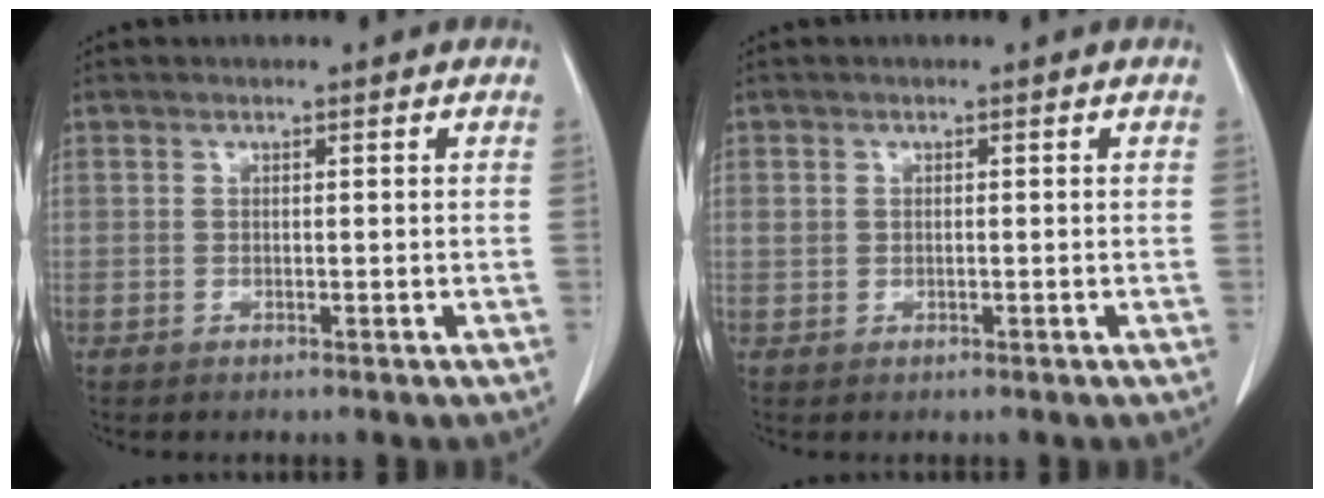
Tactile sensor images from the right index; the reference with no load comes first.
{"total": 1.3, "force": [0.1, 1.0, 0.9], "torque": [-0.020, 0.010, 0.006]}